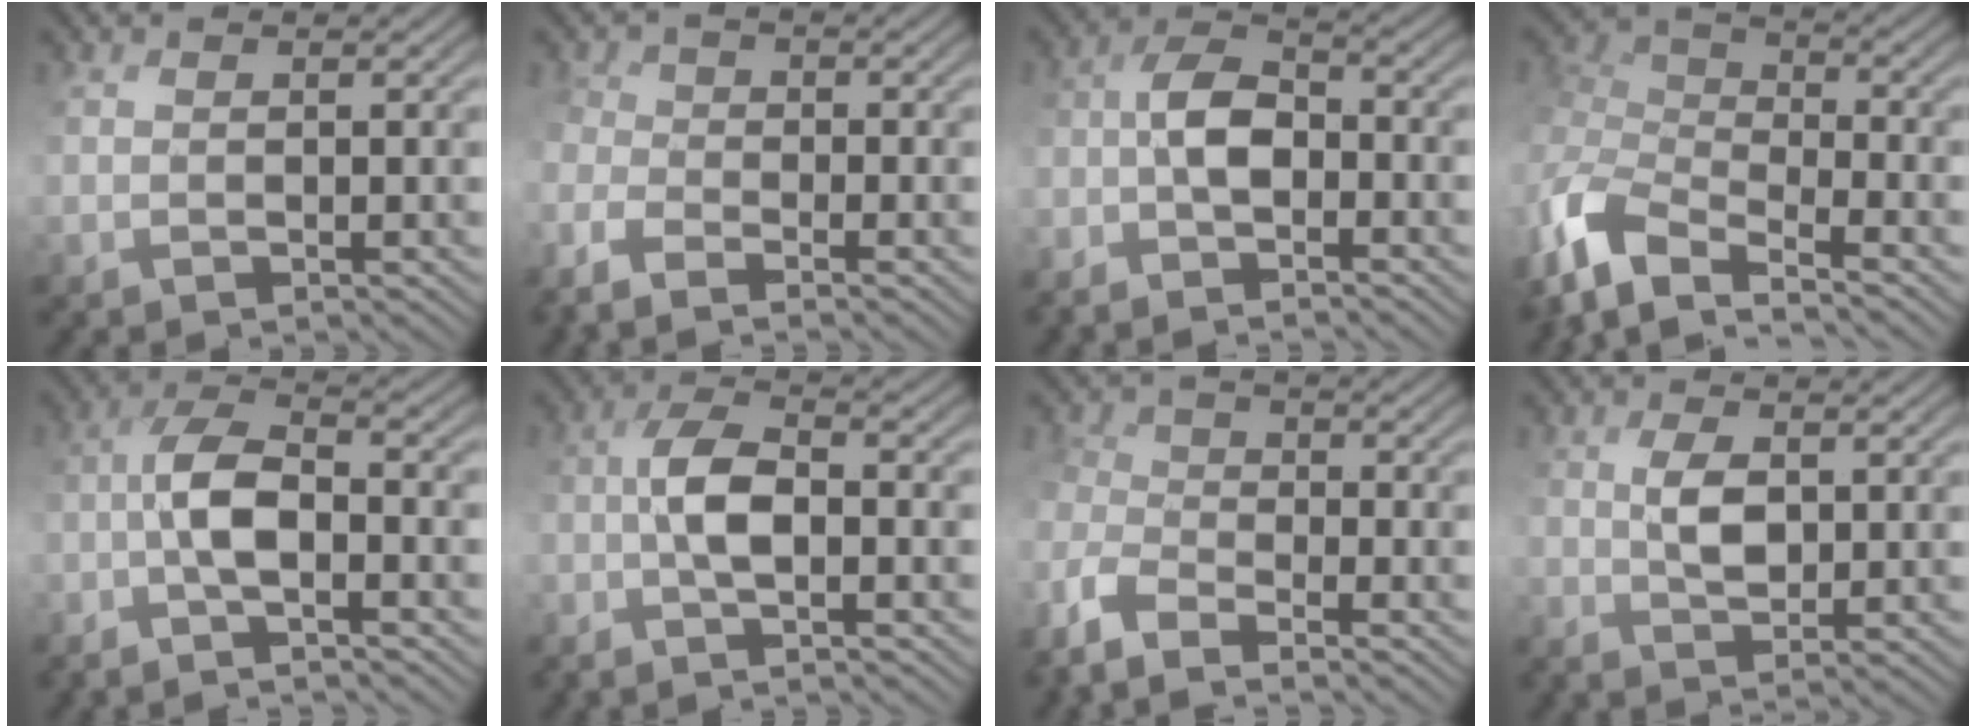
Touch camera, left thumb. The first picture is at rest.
{"total": 5.1, "force": [-3.7, 2.3, 2.6], "torque": [-0.069, -0.013, -0.087]}
{"total": 5.5, "force": [-2.9, 2.7, 3.9], "torque": [-0.078, 0.007, -0.072]}
{"total": 8.8, "force": [-5.5, 3.9, 5.7], "torque": [-0.131, -0.009, -0.122]}
{"total": 6.1, "force": [-2.6, 2.0, 5.2], "torque": [-0.103, 0.009, -0.064]}
{"total": 5.6, "force": [-1.7, 2.0, 5.0], "torque": [-0.101, 0.009, -0.044]}
{"total": 7.1, "force": [-5.5, 2.6, 3.6], "torque": [-0.100, -0.017, -0.123]}
{"total": 3.7, "force": [0.2, 2.1, 3.1], "torque": [-0.069, 0.000, 0.004]}